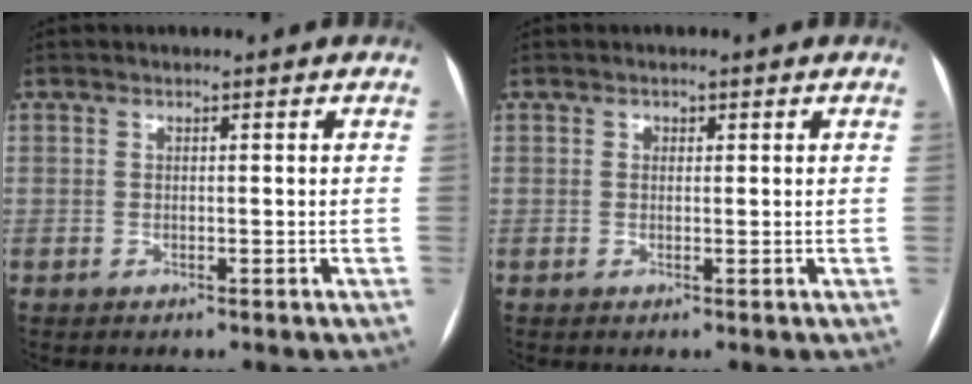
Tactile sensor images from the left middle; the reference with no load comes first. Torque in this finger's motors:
{"motor_torque": [0.00, 0.02, -0.01, -0.01]}